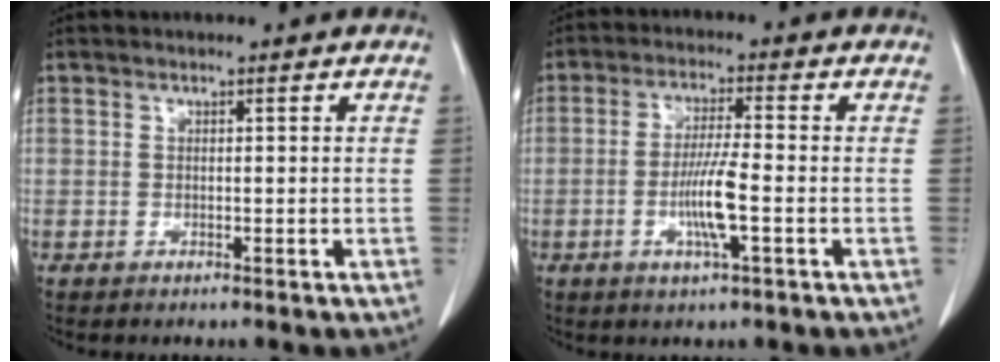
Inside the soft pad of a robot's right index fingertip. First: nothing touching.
{"total": 6.5, "force": [-1.8, 0.1, 6.3], "torque": [-0.122, -0.006, -0.033]}